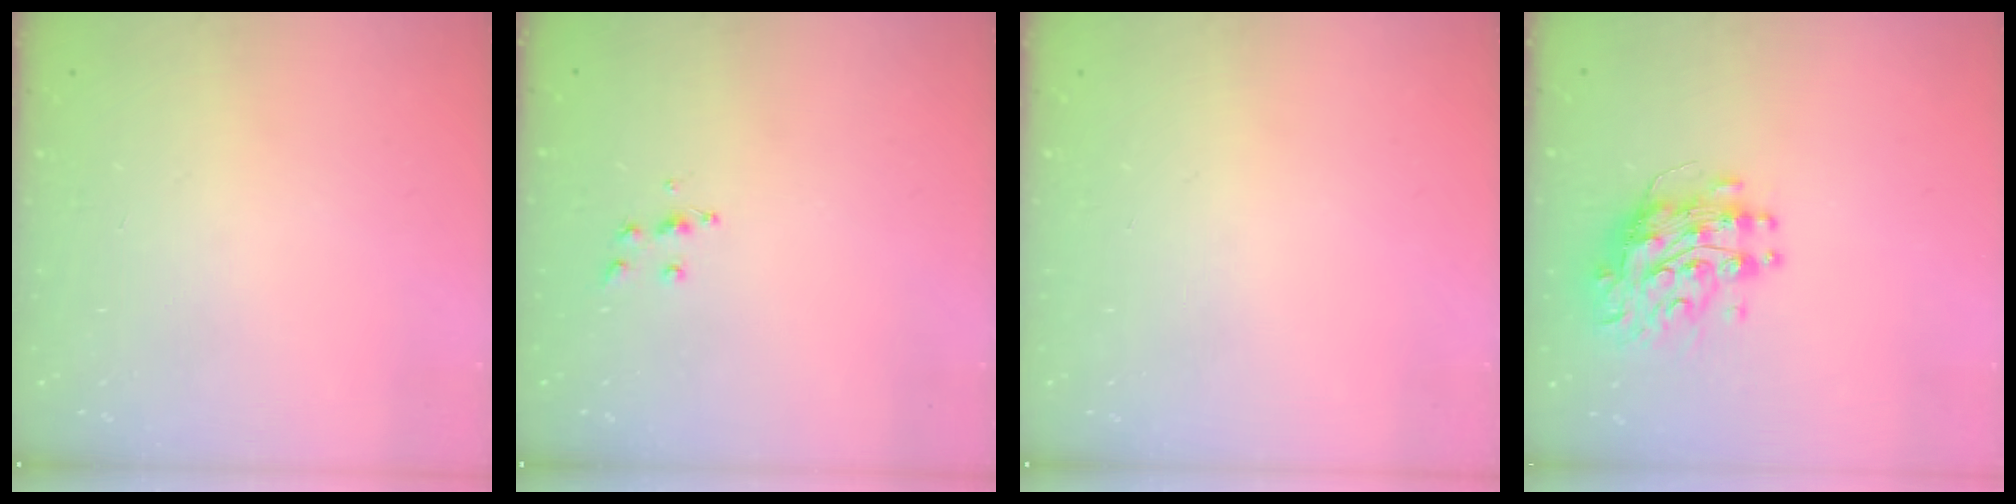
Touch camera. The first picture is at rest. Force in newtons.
{"total": 6.1, "press": 6.1, "slide": 0.5}
{"total": 0.0}
{"total": 9.9, "press": 9.9, "slide": 0.9}